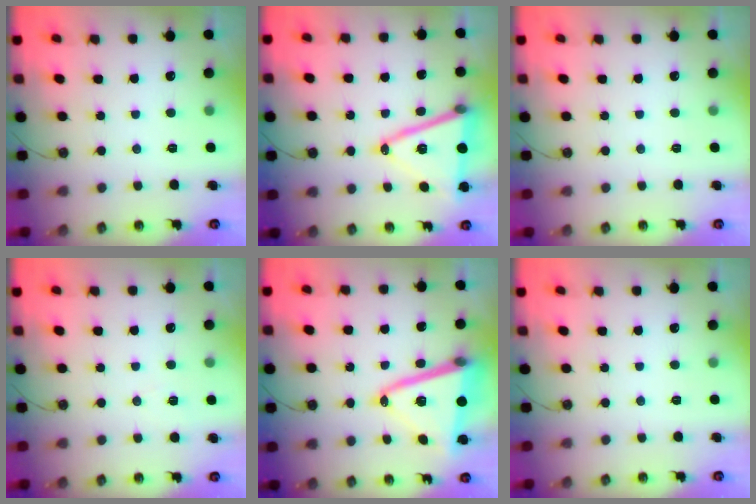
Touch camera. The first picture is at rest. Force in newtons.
{"total": 16.9, "press": 16.5, "slide": 3.8}
{"total": 0.0}
{"total": 4.7, "press": 4.1, "slide": 2.2}
{"total": 18.0, "press": 17.8, "slide": 2.5}
{"total": 0.0}